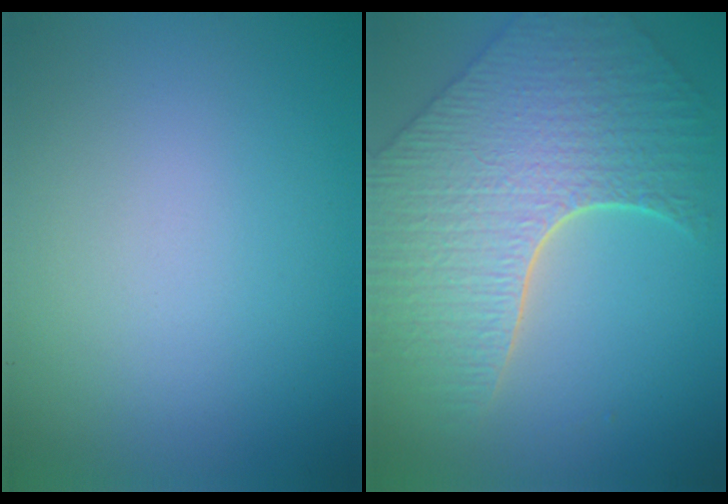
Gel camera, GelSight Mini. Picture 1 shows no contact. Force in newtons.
{"total": 8.3, "press": 6.1, "slide": 5.6}